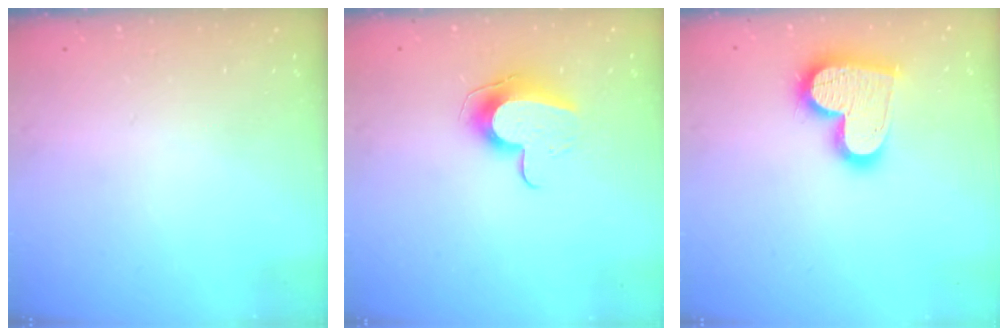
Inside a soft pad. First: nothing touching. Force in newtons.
{"total": 10.5, "press": 10.5, "slide": 0.1}
{"total": 16.7, "press": 16.7, "slide": 1.1}